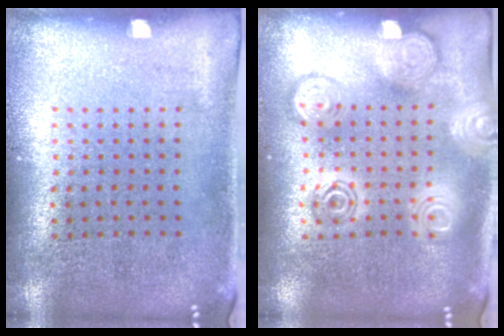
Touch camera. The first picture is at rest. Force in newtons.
{"total": 2.7, "press": 2.7, "slide": 0.3}